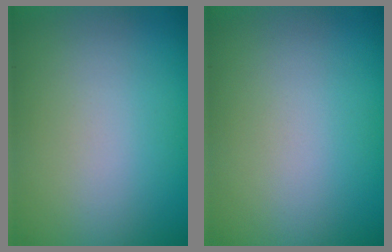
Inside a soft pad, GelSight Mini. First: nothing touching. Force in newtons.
{"total": 0.0}